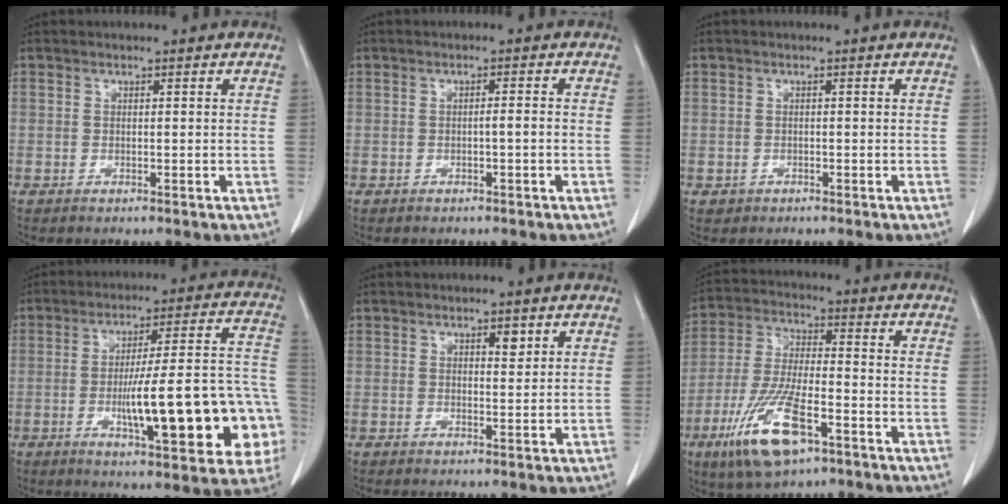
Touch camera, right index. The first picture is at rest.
{"total": 1.2, "force": [-0.4, 0.0, 1.1], "torque": [-0.017, 0.002, -0.006]}
{"total": 1.0, "force": [-0.5, 0.9, 0.0], "torque": [-0.002, 0.004, -0.007]}
{"total": 21.1, "force": [-5.4, 3.7, 20.1], "torque": [-0.204, 0.035, -0.060]}
{"total": 2.0, "force": [1.0, 0.7, 1.5], "torque": [-0.021, -0.004, 0.014]}
{"total": 13.4, "force": [-6.9, 3.5, 11.0], "torque": [-0.227, -0.019, -0.122]}